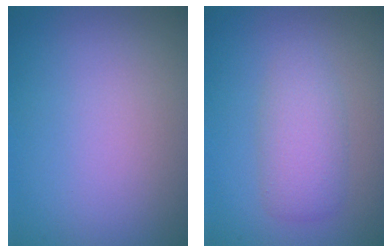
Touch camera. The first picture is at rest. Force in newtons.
{"total": 3.0, "press": 3.0, "slide": 0.1}